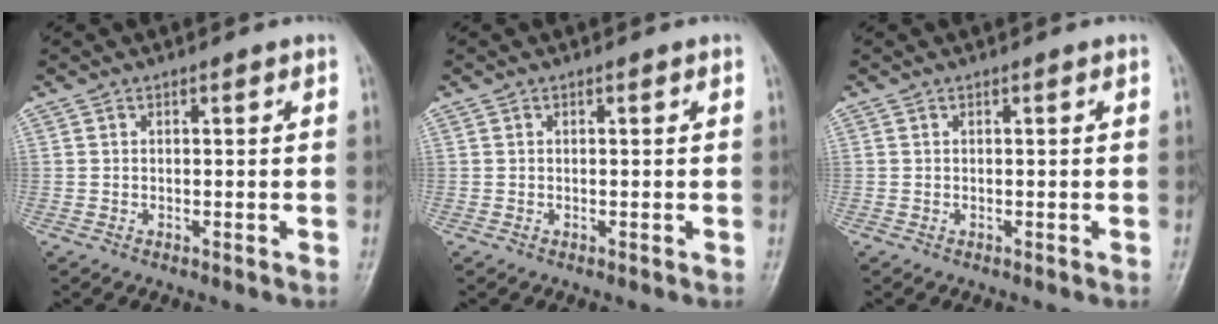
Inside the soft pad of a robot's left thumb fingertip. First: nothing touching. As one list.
[{"total": 0.0}, {"total": 0.0}]